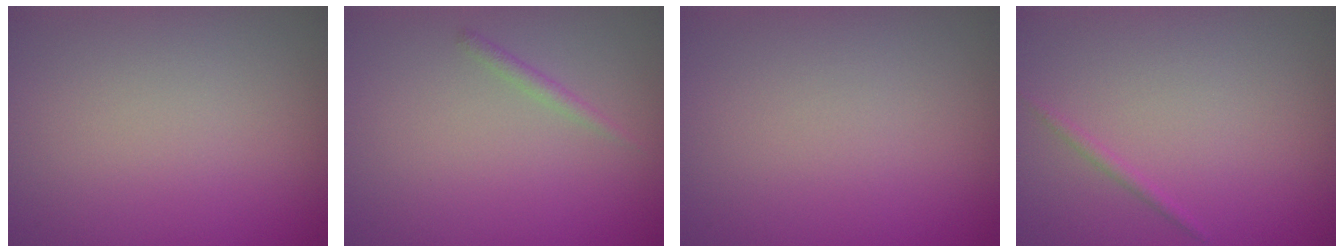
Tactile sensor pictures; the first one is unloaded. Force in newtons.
{"total": 0.8, "press": 0.8, "slide": 0.0}
{"total": 0.0}
{"total": 0.7, "press": 0.7, "slide": 0.1}